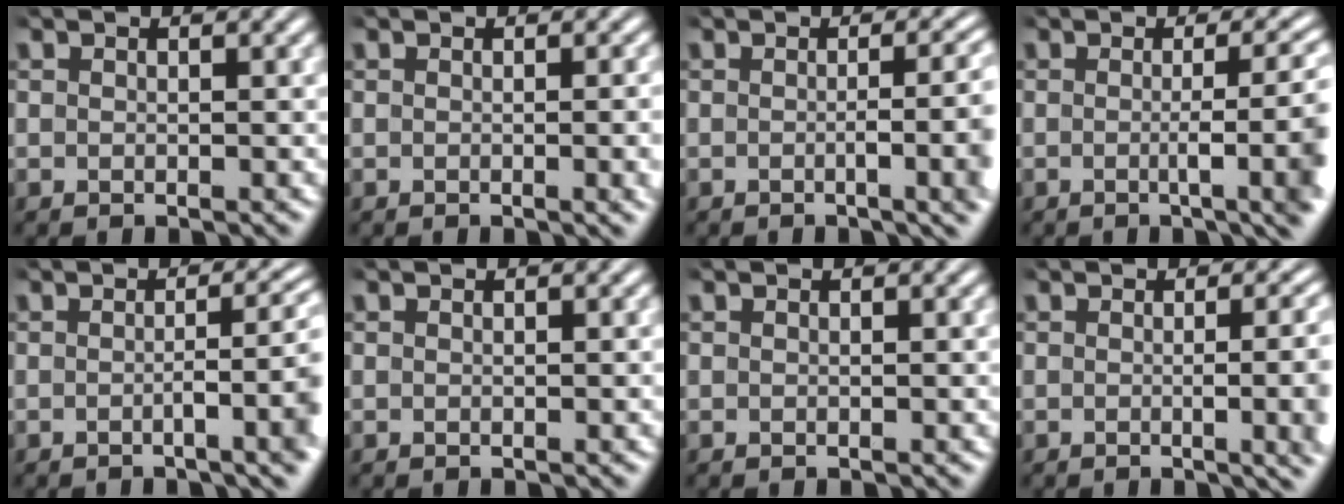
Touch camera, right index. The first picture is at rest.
{"total": 1.5, "force": [-0.1, 0.2, 1.5], "torque": [-0.014, 0.007, -0.006]}
{"total": 4.5, "force": [-0.3, 1.3, 4.3], "torque": [-0.043, 0.010, -0.015]}
{"total": 5.9, "force": [-0.7, 1.5, 5.6], "torque": [-0.059, 0.005, -0.023]}
{"total": 4.2, "force": [-0.6, 1.4, 3.9], "torque": [-0.046, 0.006, -0.019]}
{"total": 0.0}
{"total": 0.0}
{"total": 5.3, "force": [0.1, 1.8, 5.0], "torque": [-0.037, 0.018, -0.014]}